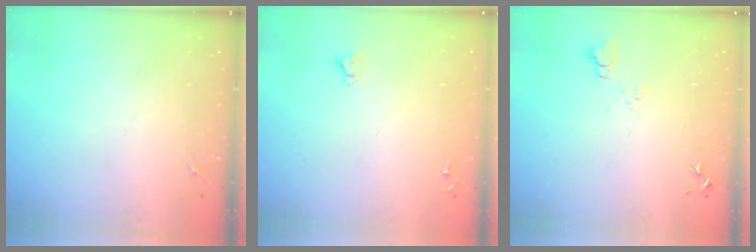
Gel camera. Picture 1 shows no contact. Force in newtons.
{"total": 2.5, "press": 2.5, "slide": 0.2}
{"total": 6.6, "press": 6.6, "slide": 0.8}